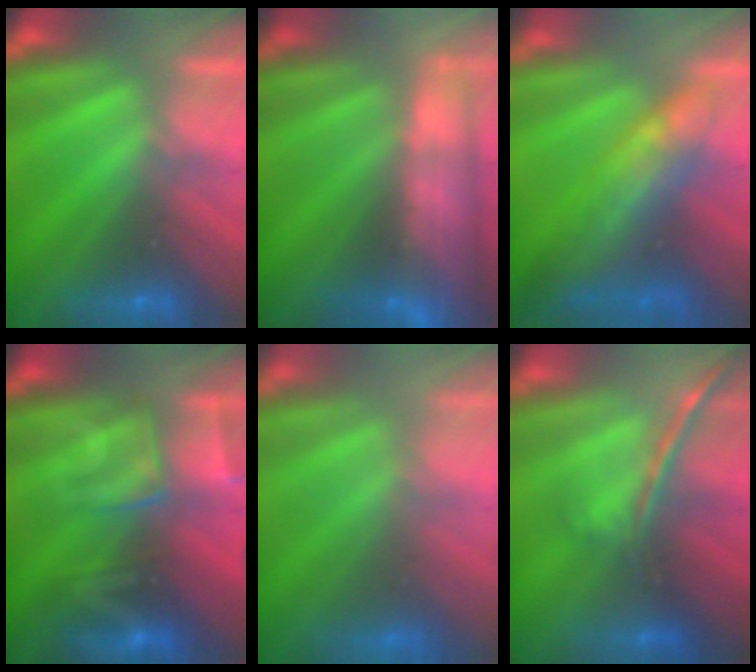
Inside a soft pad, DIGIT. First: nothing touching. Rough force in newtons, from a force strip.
{"total": 5.9}
{"total": 6.8}
{"total": 2.8}
{"total": 8.6}
{"total": 1.7}